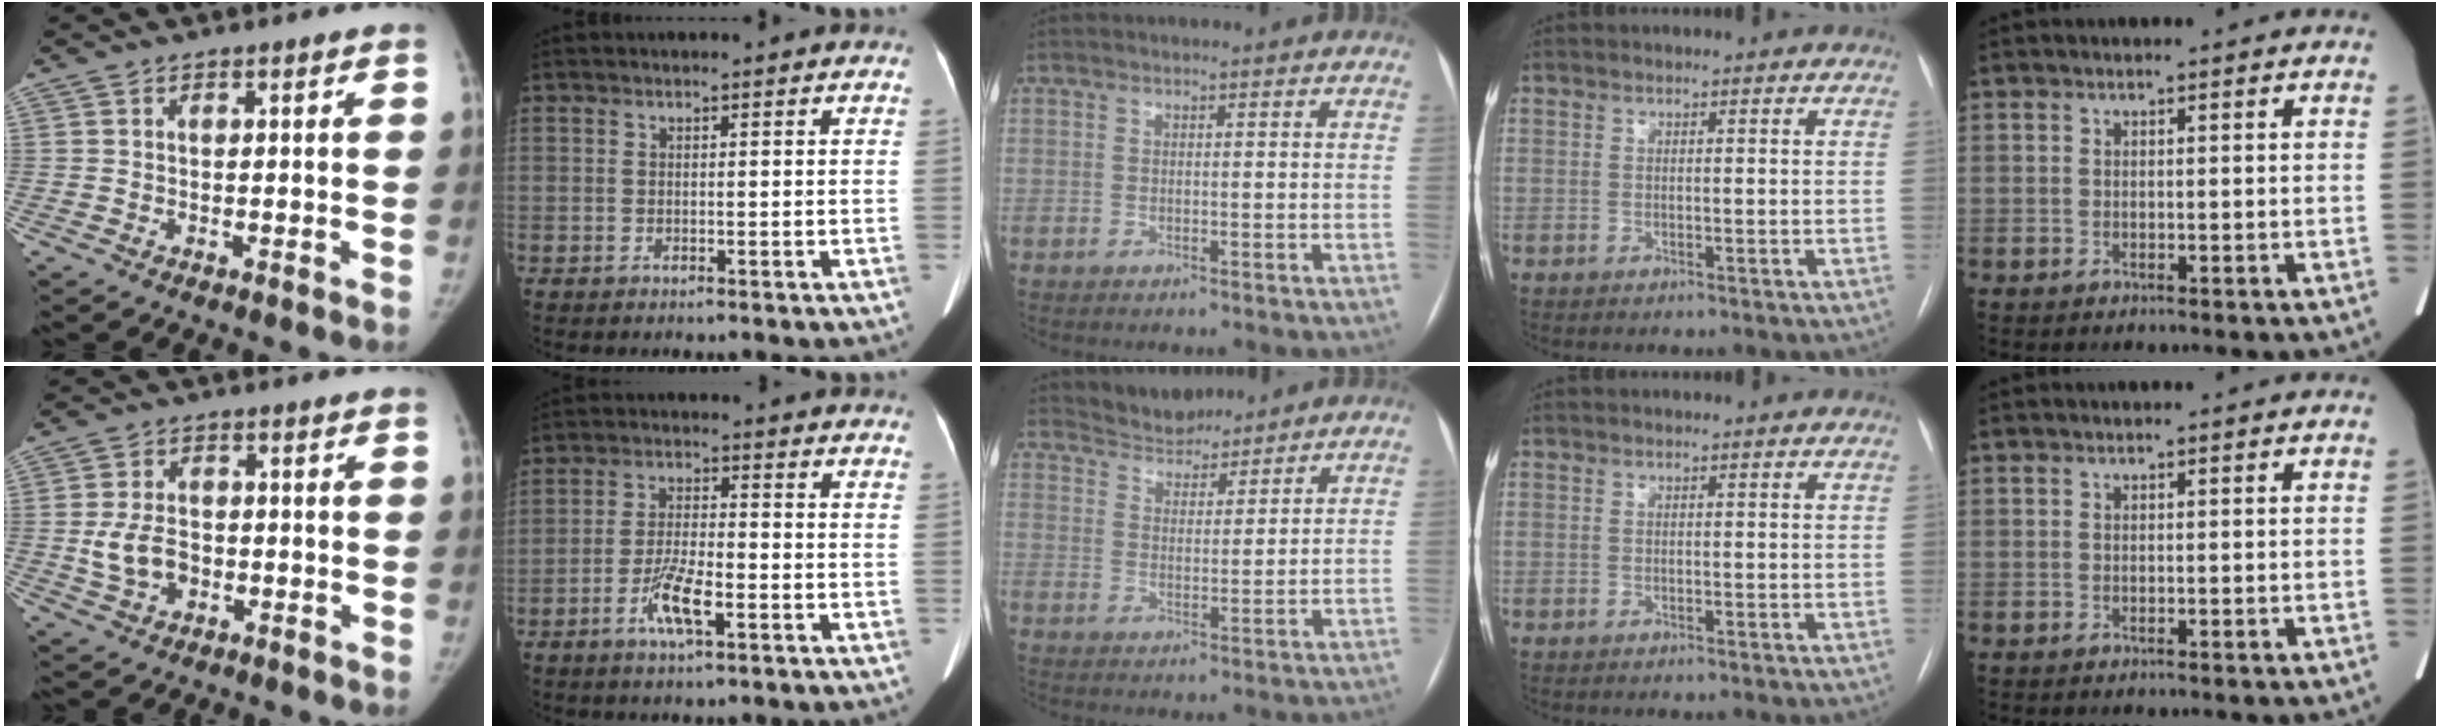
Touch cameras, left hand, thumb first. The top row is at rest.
{"thumb": {"total": 6.7, "force": [-1.2, 4.8, 4.5], "torque": [-0.079, 0.011, -0.019]}, "index": {"total": 6.4, "force": [-3.1, 1.2, 5.4], "torque": [-0.109, -0.003, -0.061]}, "middle": {"total": 5.6, "force": [5.3, 1.6, 0.0], "torque": [-0.006, 0.014, 0.094]}}